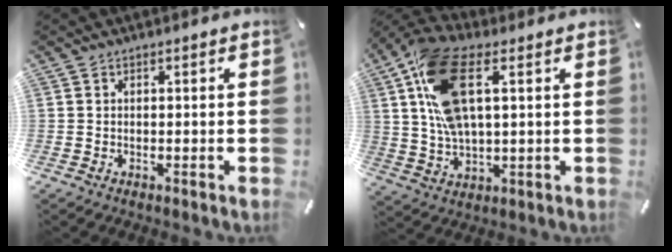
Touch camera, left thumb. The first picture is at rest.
{"total": 15.6, "force": [4.9, 7.4, 12.8], "torque": [-0.277, 0.001, 0.093]}